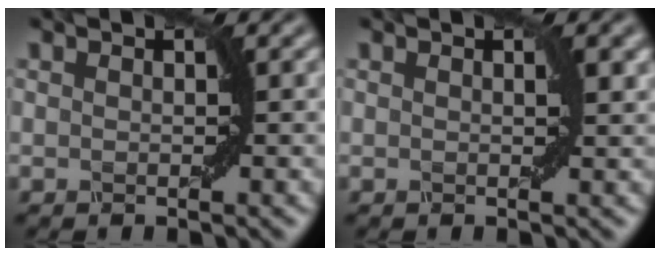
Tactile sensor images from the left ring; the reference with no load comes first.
{"total": 1.0, "force": [0.4, 0.3, 0.9], "torque": [-0.010, 0.003, 0.007]}